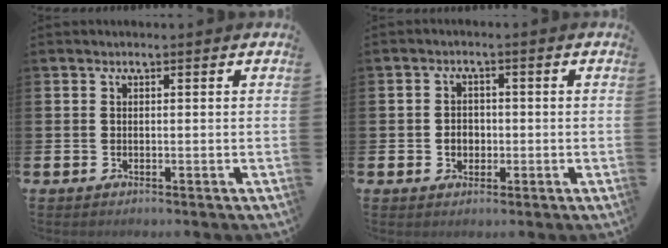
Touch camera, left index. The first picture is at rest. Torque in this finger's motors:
{"motor_torque": [0.09, -0.01, 0.04, 0.02]}